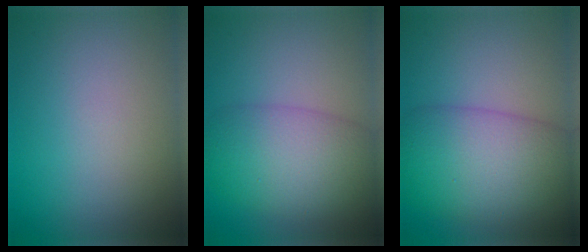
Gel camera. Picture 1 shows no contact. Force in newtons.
{"total": 7.9, "press": 7.9, "slide": 0.3}
{"total": 10.5, "press": 10.5, "slide": 0.4}